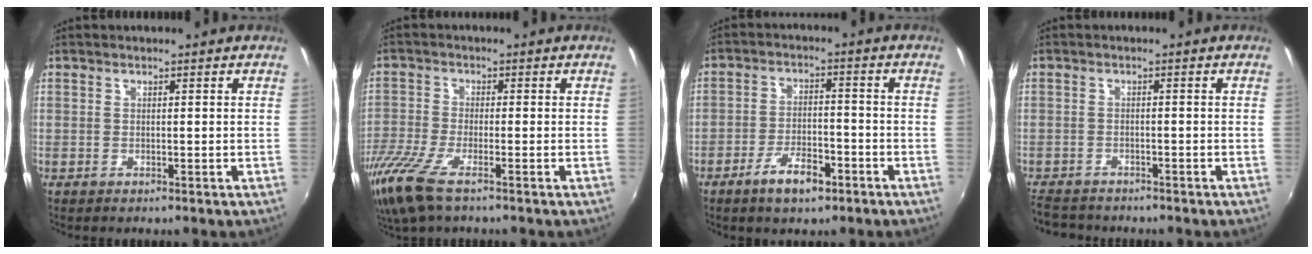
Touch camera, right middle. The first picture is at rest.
{"total": 10.4, "force": [-6.9, 2.4, 7.3], "torque": [-0.176, -0.040, -0.138]}
{"total": 7.1, "force": [-4.5, 2.7, 4.8], "torque": [-0.100, 0.000, -0.072]}
{"total": 6.0, "force": [-5.5, 1.9, 1.3], "torque": [-0.049, -0.010, -0.094]}